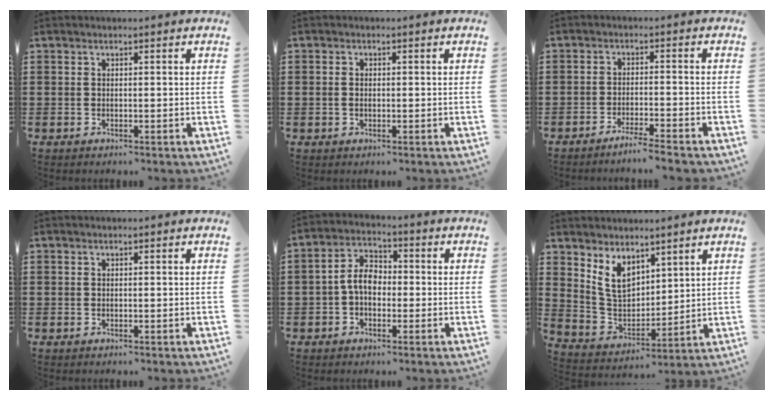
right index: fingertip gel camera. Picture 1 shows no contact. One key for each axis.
{"total": 1.1, "fx": -0.1, "fy": 0.6, "fz": 1.0, "tx": -0.022, "ty": 0.000, "tz": -0.001}
{"total": 3.1, "fx": -2.8, "fy": -0.5, "fz": 1.0, "tx": -0.018, "ty": -0.002, "tz": -0.056}
{"total": 0.0}
{"total": 5.3, "fx": -0.6, "fy": 3.4, "fz": 4.1, "tx": -0.093, "ty": 0.007, "tz": -0.017}
{"total": 7.3, "fx": 4.4, "fy": 4.7, "fz": 3.5, "tx": -0.098, "ty": -0.007, "tz": 0.082}